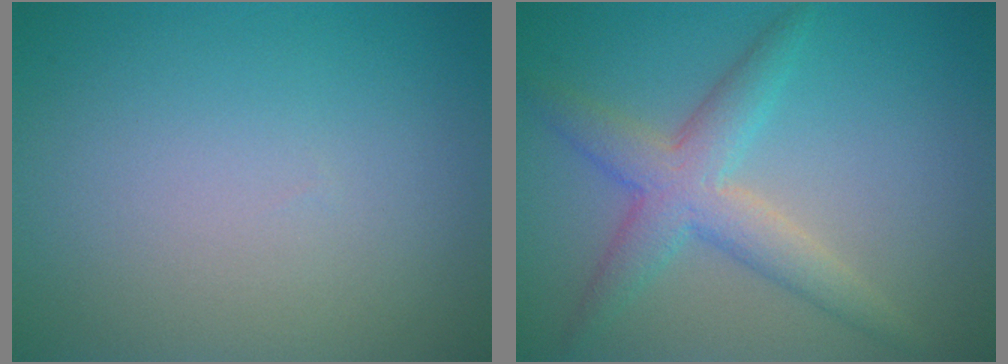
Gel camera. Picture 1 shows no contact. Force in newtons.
{"total": 4.3, "press": 4.3, "slide": 0.3}